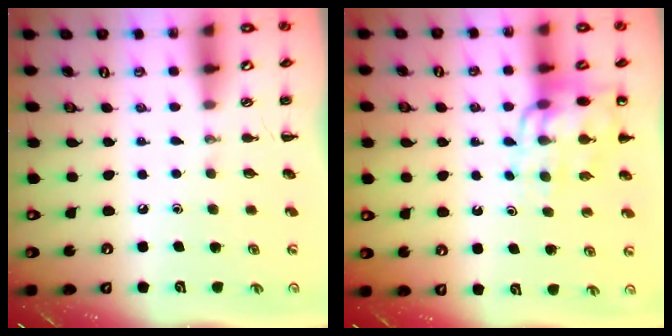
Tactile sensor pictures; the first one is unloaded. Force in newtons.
{"total": 11.6, "press": 11.3, "slide": 2.6}